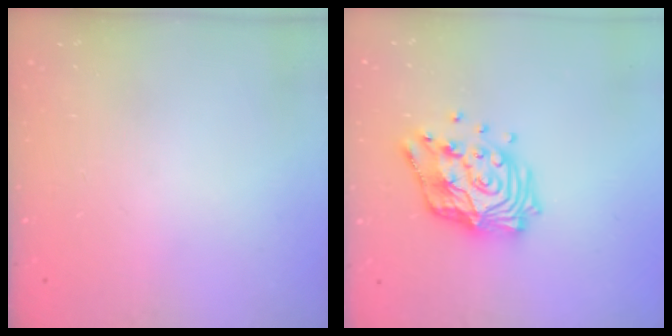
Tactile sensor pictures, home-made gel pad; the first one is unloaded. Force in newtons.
{"total": 15.7, "press": 15.7, "slide": 1.4}